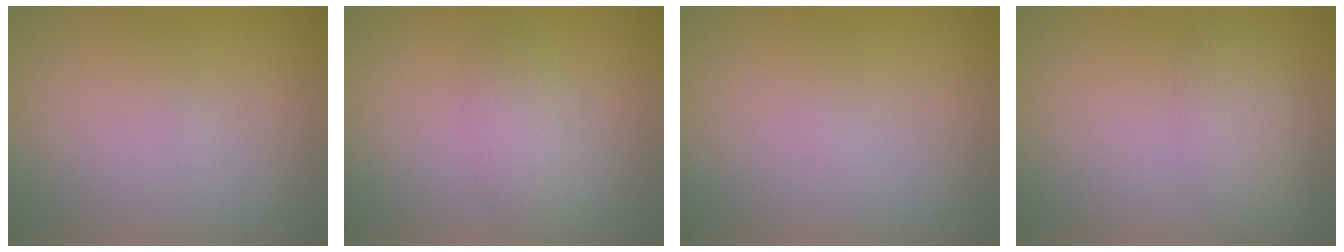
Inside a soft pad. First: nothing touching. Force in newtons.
{"total": 2.6, "press": 2.6, "slide": 0.2}
{"total": 0.0}
{"total": 3.0, "press": 3.0, "slide": 0.1}